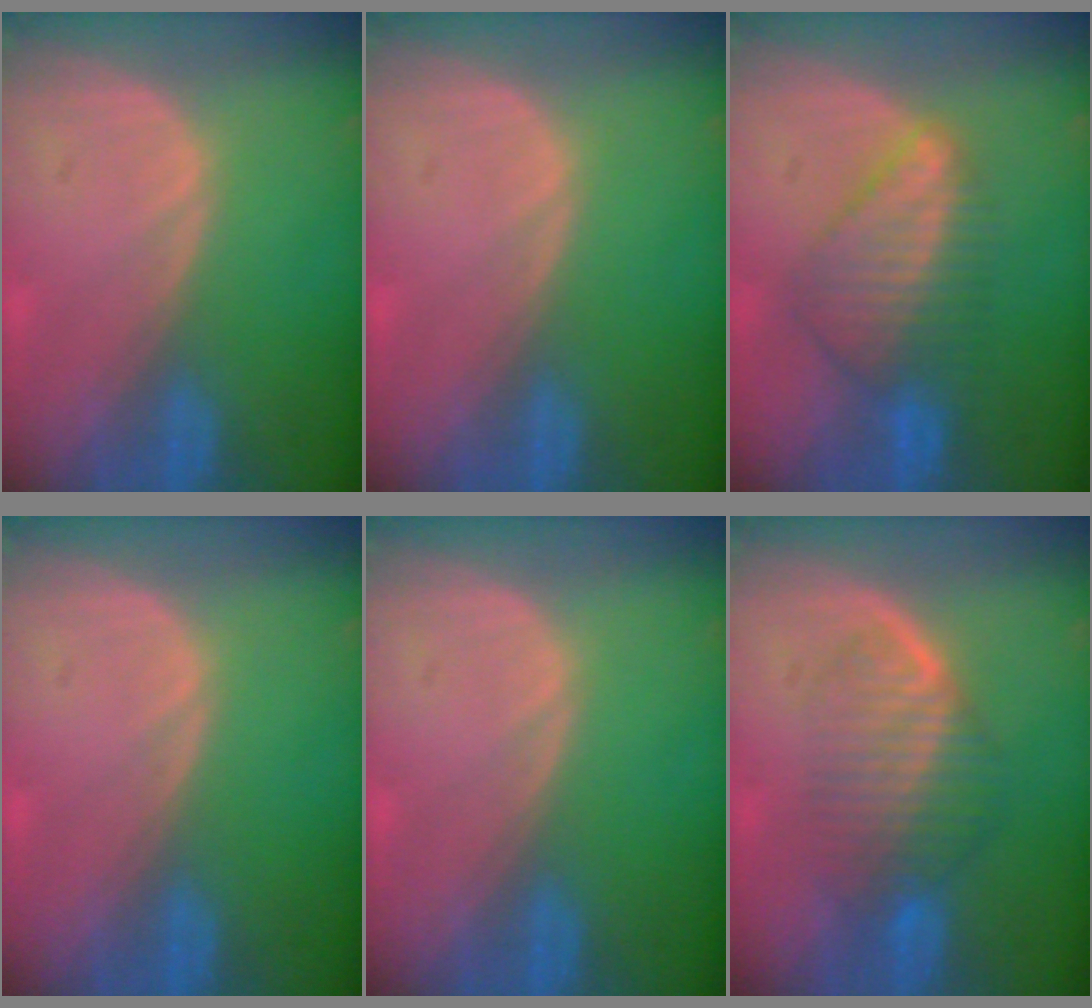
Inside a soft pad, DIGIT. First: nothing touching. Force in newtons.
{"total": 0.0}
{"total": 7.2, "press": 6.9, "slide": 1.9}
{"total": 0.0}
{"total": 0.0}
{"total": 6.7, "press": 6.4, "slide": 1.8}